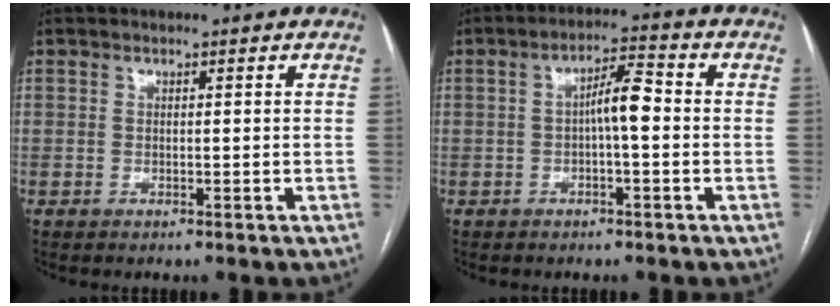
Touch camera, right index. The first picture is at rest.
{"total": 5.2, "force": [-0.4, 1.0, 5.1], "torque": [-0.084, 0.017, -0.007]}